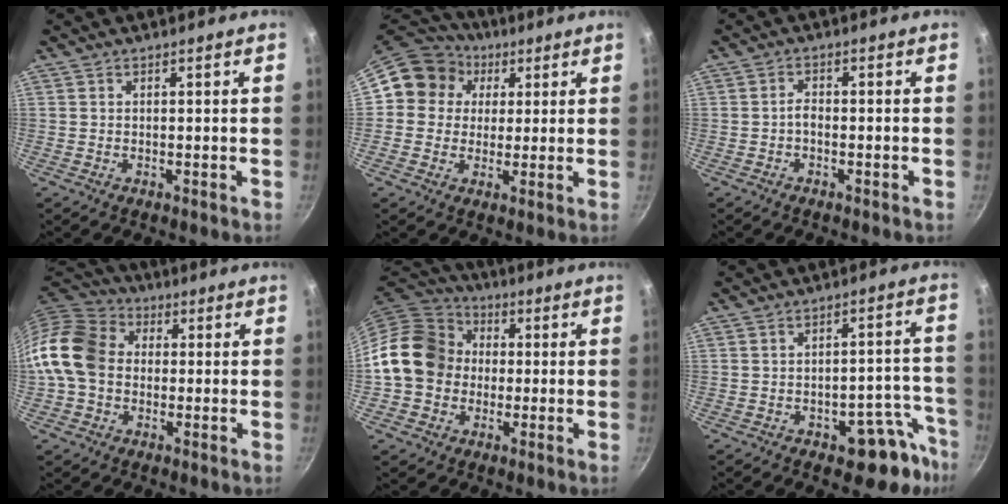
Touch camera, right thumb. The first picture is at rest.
{"total": 11.2, "force": [3.0, 10.1, 3.6], "torque": [-0.032, 0.014, 0.032]}
{"total": 1.8, "force": [-1.0, 0.8, 1.2], "torque": [-0.026, 0.016, -0.021]}
{"total": 14.0, "force": [-0.2, 11.1, 8.5], "torque": [-0.141, 0.027, -0.021]}
{"total": 15.2, "force": [0.2, 13.1, 7.8], "torque": [-0.113, 0.036, -0.007]}
{"total": 10.5, "force": [-5.8, 5.7, 6.6], "torque": [-0.005, 0.060, -0.063]}